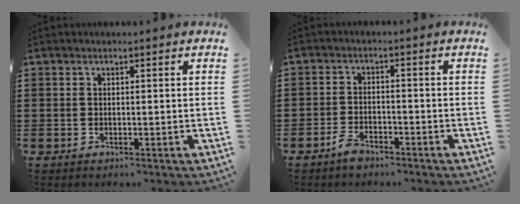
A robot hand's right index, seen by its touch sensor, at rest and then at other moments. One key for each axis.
{"total": 2.7, "fx": -2.4, "fy": 0.9, "fz": 1.0, "tx": -0.027, "ty": 0.004, "tz": -0.049}